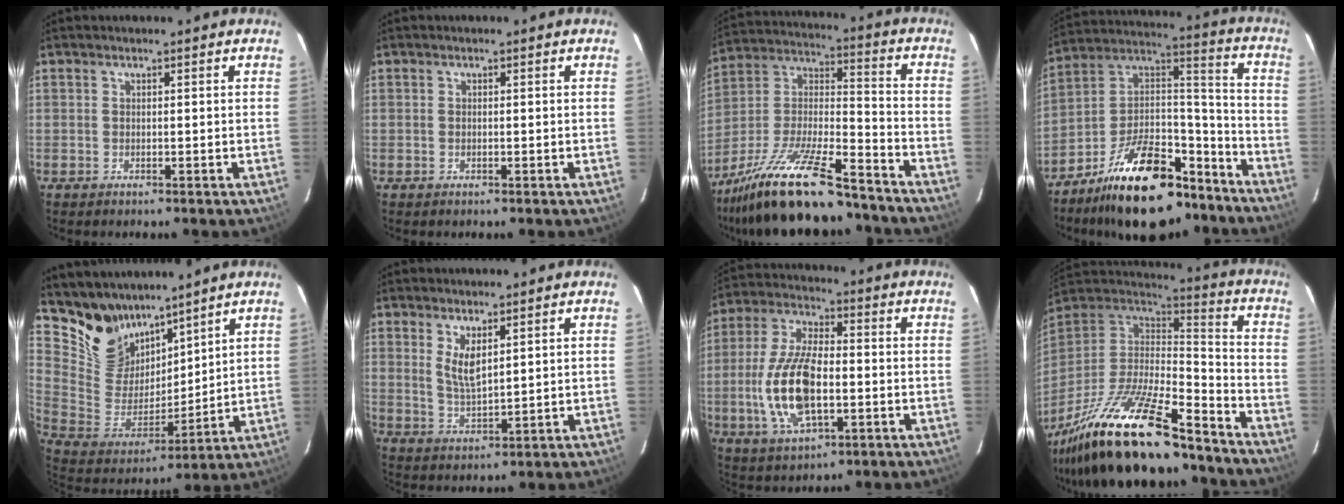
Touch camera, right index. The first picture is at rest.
{"total": 0.0}
{"total": 24.6, "force": [-19.1, 5.2, 14.6], "torque": [-0.281, -0.021, -0.313]}
{"total": 24.1, "force": [-16.9, 10.9, 13.4], "torque": [-0.244, 0.044, -0.253]}
{"total": 14.2, "force": [11.6, 7.5, 3.3], "torque": [-0.088, 0.002, 0.239]}
{"total": 5.0, "force": [2.3, 1.7, 4.1], "torque": [-0.075, -0.012, 0.049]}
{"total": 15.3, "force": [-2.8, 6.8, 13.4], "torque": [-0.282, -0.001, -0.048]}
{"total": 28.0, "force": [-20.8, 7.0, 17.5], "torque": [-0.337, -0.046, -0.344]}